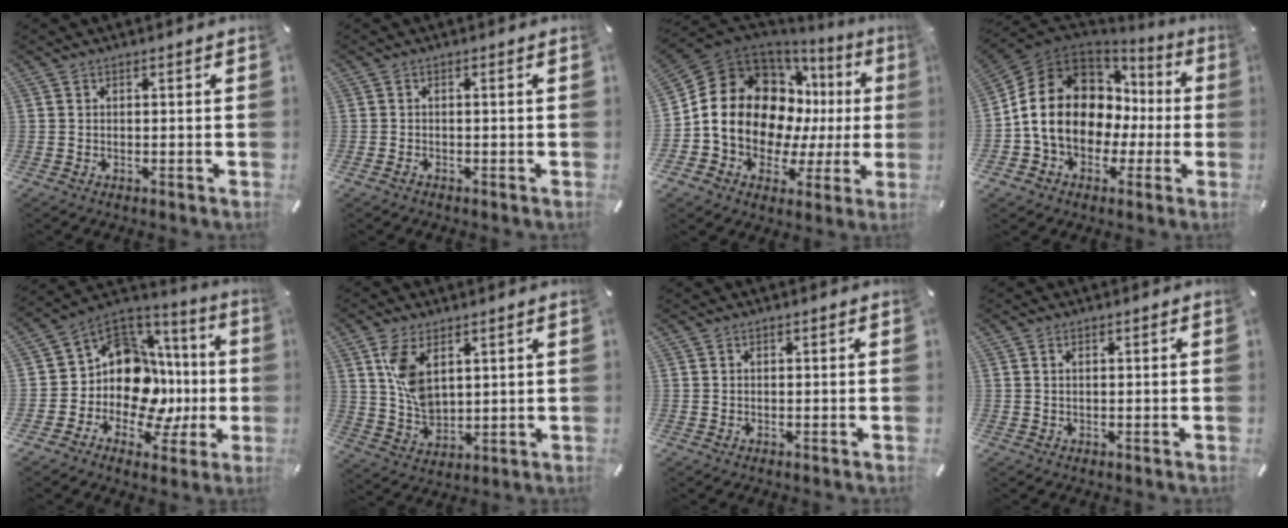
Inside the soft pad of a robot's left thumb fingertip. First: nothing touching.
{"total": 1.0, "force": [-0.7, 0.4, 0.7], "torque": [-0.013, 0.000, -0.013]}
{"total": 19.8, "force": [2.9, 15.4, 12.1], "torque": [-0.213, -0.023, 0.066]}
{"total": 15.4, "force": [-1.0, 13.1, 8.0], "torque": [-0.169, 0.004, -0.016]}
{"total": 15.2, "force": [-0.6, 12.9, 8.0], "torque": [-0.142, -0.043, 0.005]}
{"total": 8.7, "force": [3.7, 5.4, 5.8], "torque": [-0.135, -0.014, 0.066]}
{"total": 0.0}
{"total": 0.7, "force": [0.1, 0.4, 0.6], "torque": [-0.012, 0.002, 0.001]}